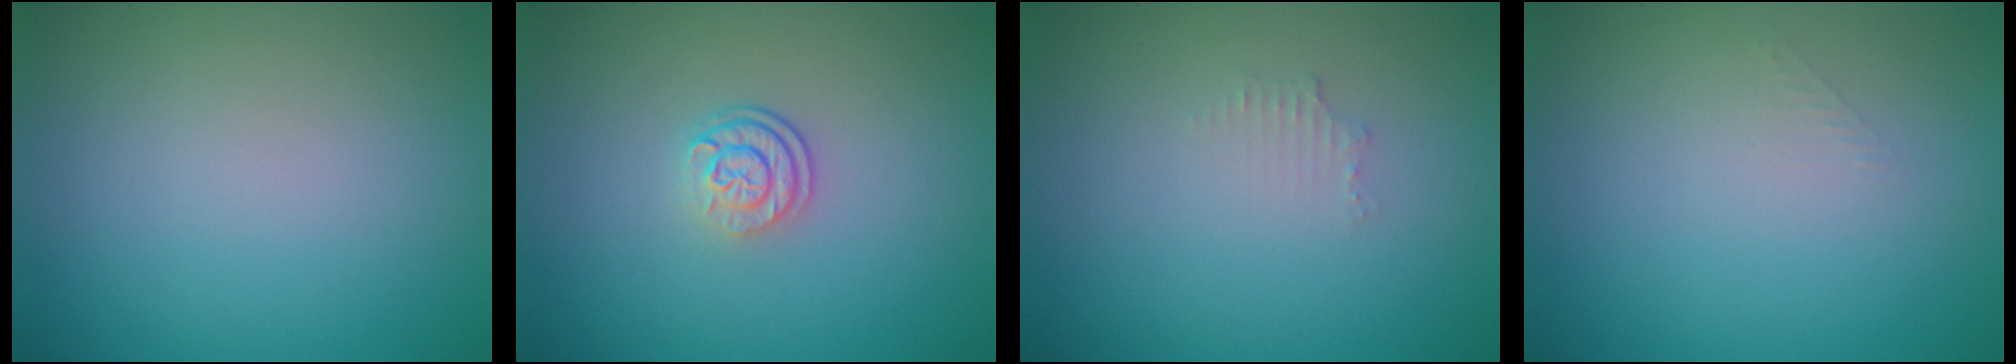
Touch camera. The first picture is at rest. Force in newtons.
{"total": 2.6, "press": 1.9, "slide": 1.8}
{"total": 0.9, "press": 0.8, "slide": 0.1}
{"total": 0.6, "press": 0.6, "slide": 0.0}